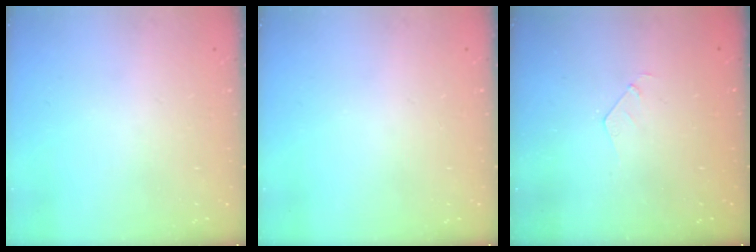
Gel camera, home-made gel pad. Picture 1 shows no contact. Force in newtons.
{"total": 0.0}
{"total": 2.8, "press": 2.8, "slide": 0.1}